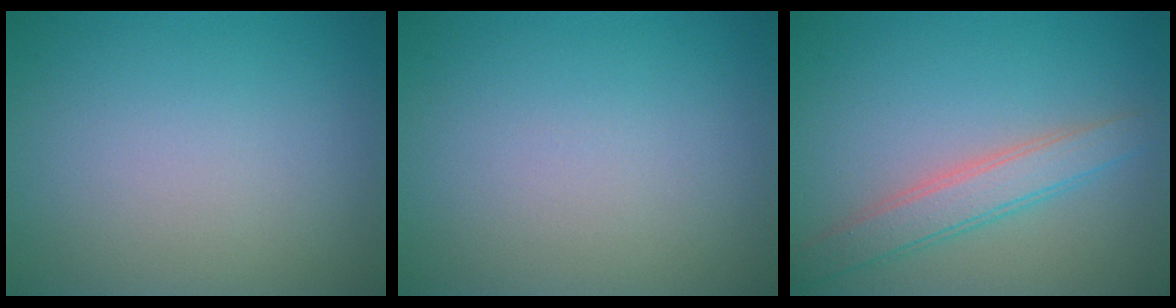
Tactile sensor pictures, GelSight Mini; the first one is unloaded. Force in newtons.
{"total": 0.0}
{"total": 3.3, "press": 3.3, "slide": 0.2}